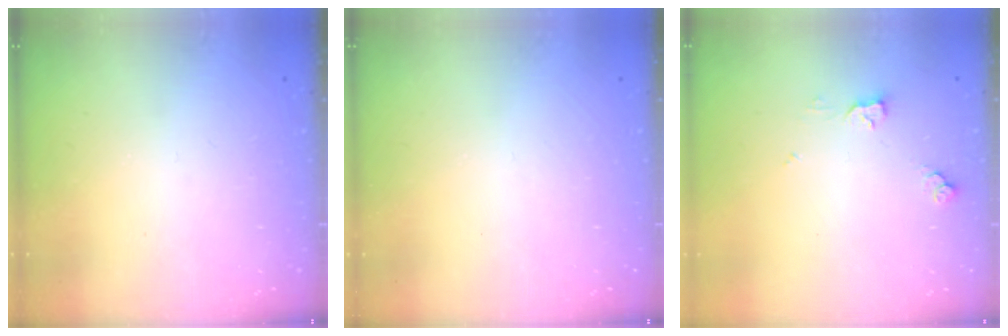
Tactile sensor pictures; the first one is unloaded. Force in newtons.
{"total": 0.0}
{"total": 5.7, "press": 5.6, "slide": 0.9}